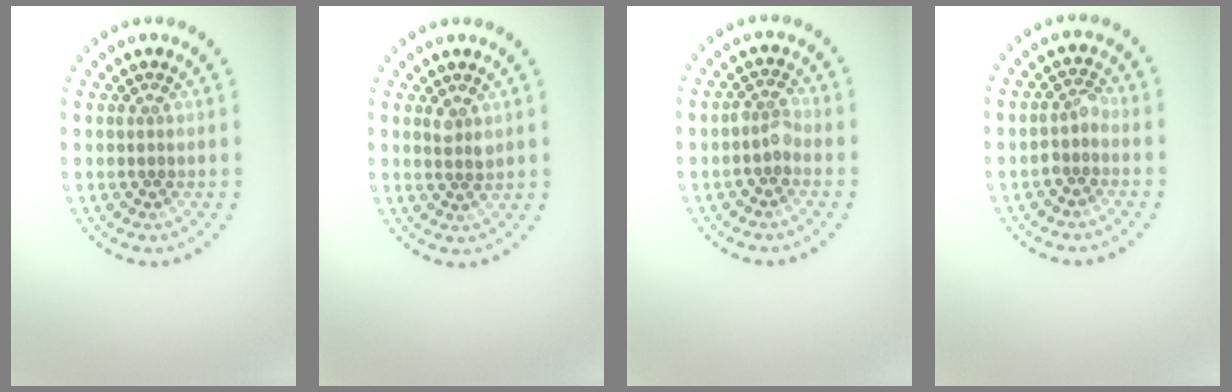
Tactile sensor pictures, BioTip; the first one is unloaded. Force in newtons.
{"total": 1.2, "press": 1.1, "slide": 0.3}
{"total": 1.8, "press": 1.5, "slide": 1.0}
{"total": 1.7, "press": 1.5, "slide": 0.8}